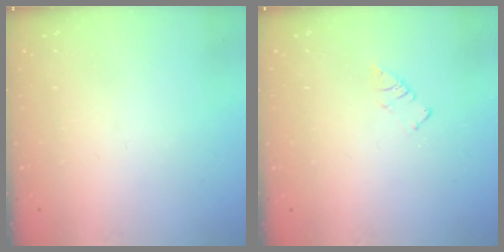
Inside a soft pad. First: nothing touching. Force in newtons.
{"total": 2.9, "press": 2.9, "slide": 0.4}